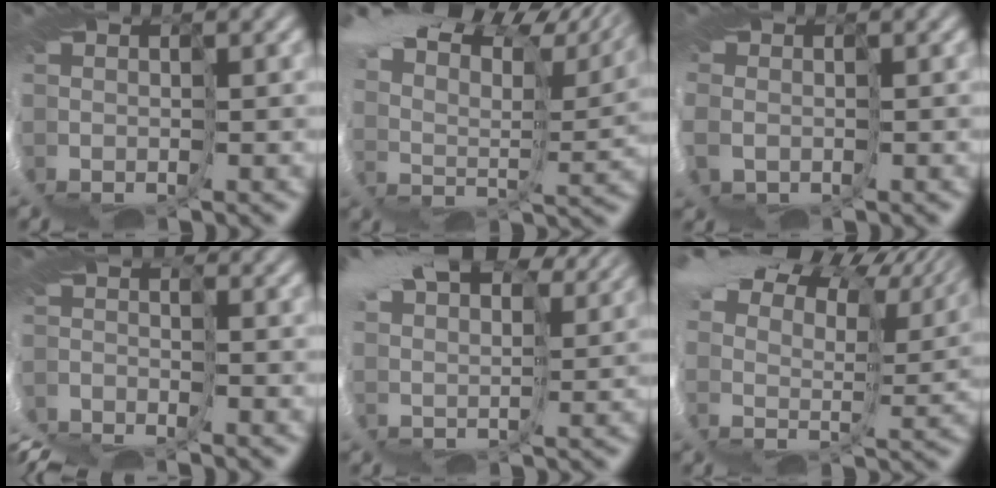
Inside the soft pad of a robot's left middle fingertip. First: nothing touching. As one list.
[{"total": 13.6, "force": [13.0, -2.1, 3.5], "torque": [-0.052, 0.031, 0.220]}, {"total": 0.9, "force": [0.7, 0.1, -0.4], "torque": [-0.011, 0.000, 0.013]}, {"total": 6.5, "force": [-6.1, -2.1, -0.5], "torque": [-0.003, -0.029, -0.045]}, {"total": 10.7, "force": [10.3, 0.5, 2.9], "torque": [-0.040, 0.026, 0.202]}, {"total": 12.7, "force": [11.9, 2.1, 3.7], "torque": [-0.078, 0.032, 0.235]}]